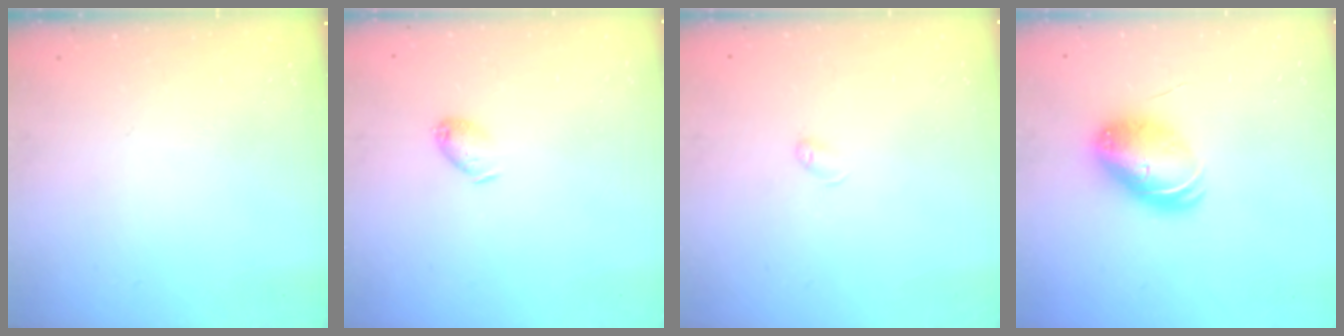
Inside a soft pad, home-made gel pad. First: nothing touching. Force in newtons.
{"total": 5.8, "press": 5.8, "slide": 0.7}
{"total": 3.4, "press": 3.3, "slide": 0.6}
{"total": 9.2, "press": 9.0, "slide": 2.0}